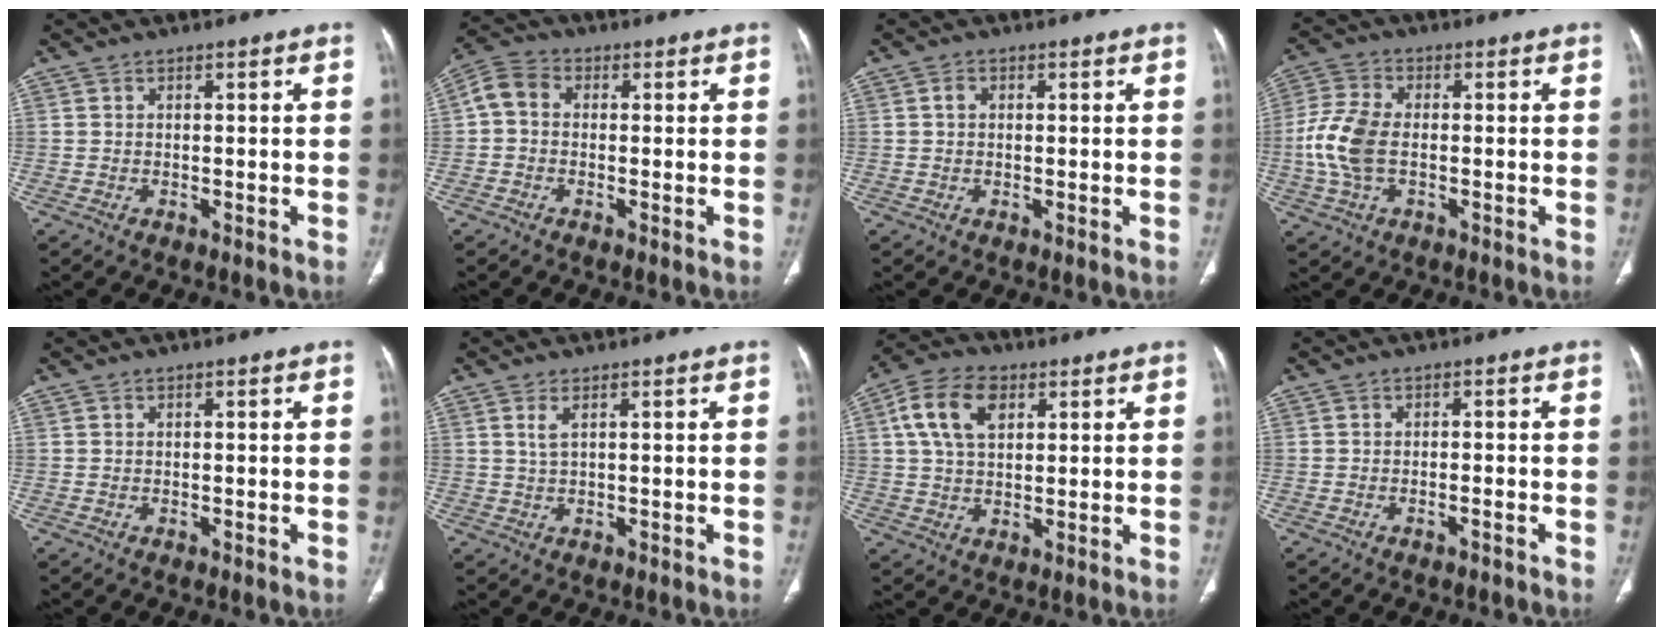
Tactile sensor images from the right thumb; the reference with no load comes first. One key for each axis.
{"total": 5.1, "fx": 0.2, "fy": 4.0, "fz": 3.2, "tx": -0.058, "ty": 0.017, "tz": -0.011}
{"total": 1.6, "fx": 0.3, "fy": 1.2, "fz": 1.0, "tx": -0.013, "ty": 0.005, "tz": 0.006}
{"total": 9.3, "fx": -1.0, "fy": 5.4, "fz": 7.5, "tx": -0.173, "ty": 0.012, "tz": -0.022}
{"total": 0.0}
{"total": 2.0, "fx": 0.9, "fy": 0.5, "fz": 1.7, "tx": -0.045, "ty": -0.003, "tz": 0.025}
{"total": 10.3, "fx": 3.5, "fy": 6.5, "fz": 7.2, "tx": -0.131, "ty": 0.008, "tz": 0.058}
{"total": 1.0, "fx": -0.8, "fy": 0.1, "fz": 0.6, "tx": -0.017, "ty": 0.012, "tz": -0.011}